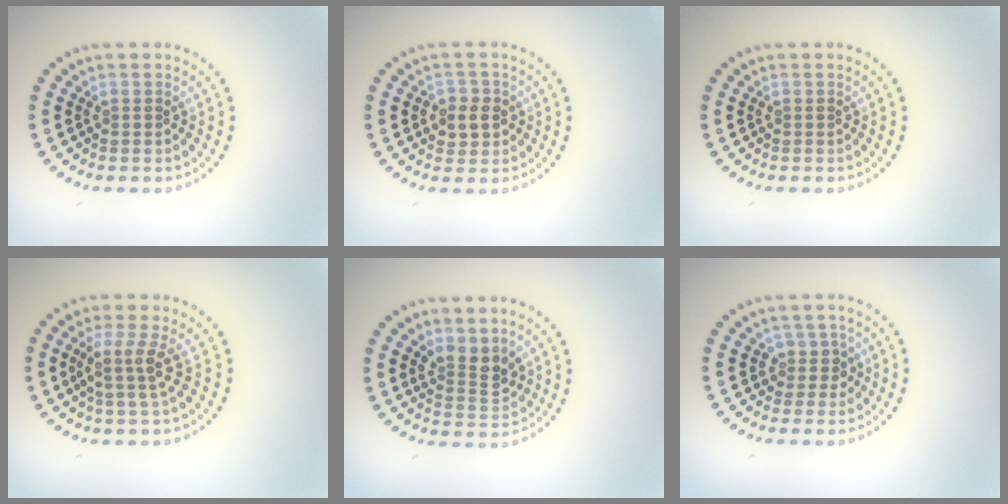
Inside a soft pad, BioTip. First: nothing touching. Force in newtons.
{"total": 2.4, "press": 2.3, "slide": 0.7}
{"total": 0.0}
{"total": 2.6, "press": 1.8, "slide": 1.8}
{"total": 3.0, "press": 2.6, "slide": 1.4}
{"total": 1.9, "press": 1.4, "slide": 1.2}